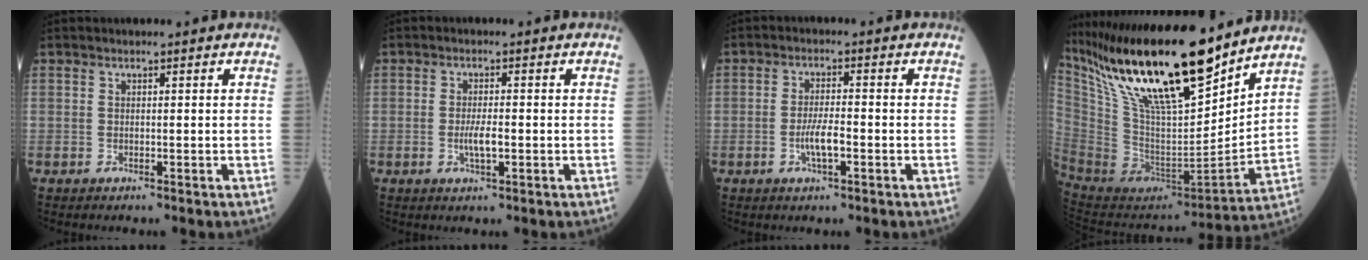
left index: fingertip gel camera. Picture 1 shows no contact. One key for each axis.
{"total": 2.9, "fx": -1.3, "fy": 0.6, "fz": 2.5, "tx": -0.054, "ty": -0.007, "tz": -0.022}
{"total": 4.0, "fx": -1.9, "fy": 0.8, "fz": 3.4, "tx": -0.068, "ty": -0.005, "tz": -0.036}
{"total": 24.9, "fx": 18.5, "fy": 4.4, "fz": 16.1, "tx": -0.302, "ty": -0.008, "tz": 0.337}